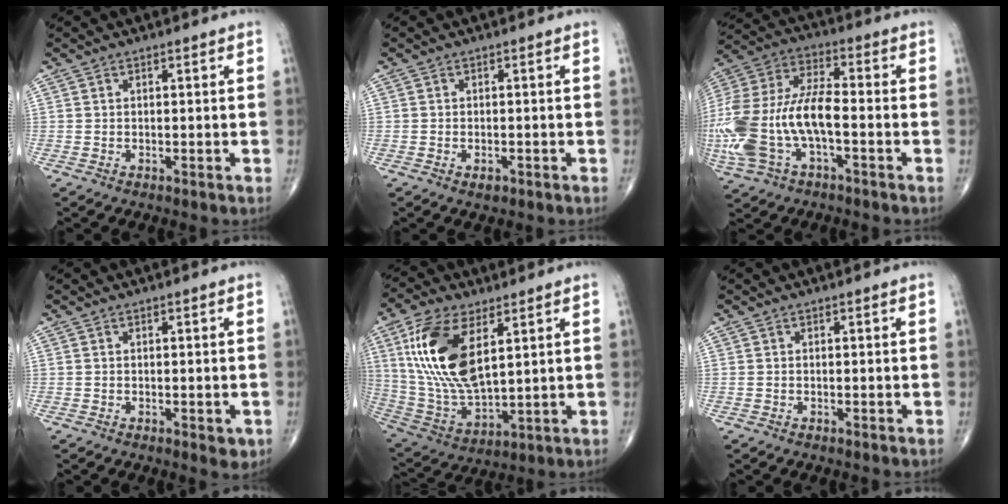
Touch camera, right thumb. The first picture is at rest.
{"total": 1.3, "force": [-0.7, 0.7, 0.9], "torque": [-0.012, 0.002, -0.009]}
{"total": 21.2, "force": [-4.7, 10.2, 17.9], "torque": [-0.416, 0.027, -0.082]}
{"total": 2.2, "force": [-0.6, 1.0, 1.8], "torque": [-0.011, -0.002, -0.006]}
{"total": 18.5, "force": [6.2, 8.6, 15.1], "torque": [-0.303, -0.027, 0.126]}
{"total": 0.0}